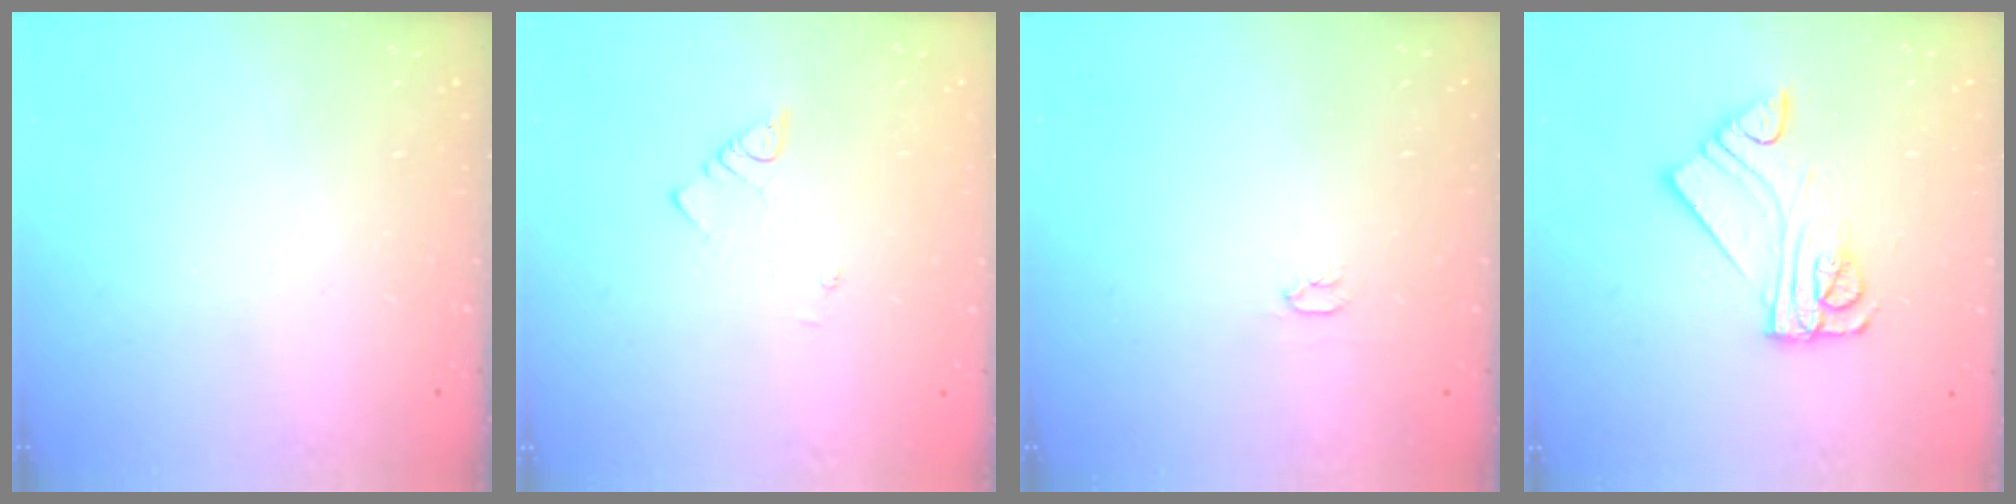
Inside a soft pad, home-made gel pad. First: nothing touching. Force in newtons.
{"total": 2.1, "press": 2.1, "slide": 0.4}
{"total": 2.0, "press": 2.0, "slide": 0.3}
{"total": 11.4, "press": 11.3, "slide": 1.2}